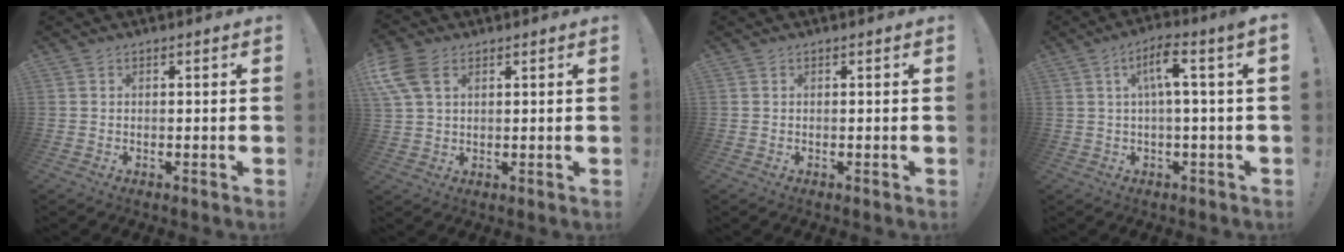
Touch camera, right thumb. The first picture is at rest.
{"total": 8.3, "force": [3.7, 4.9, 5.6], "torque": [-0.113, -0.011, 0.074]}
{"total": 0.0}
{"total": 7.2, "force": [1.3, 0.3, 7.1], "torque": [-0.118, -0.002, 0.013]}